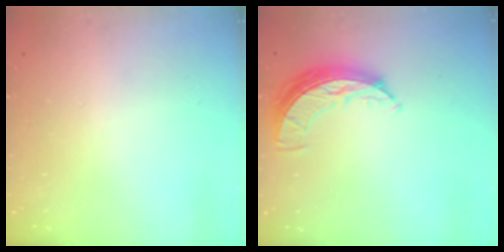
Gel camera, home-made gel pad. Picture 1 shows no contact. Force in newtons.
{"total": 7.8, "press": 7.8, "slide": 0.6}